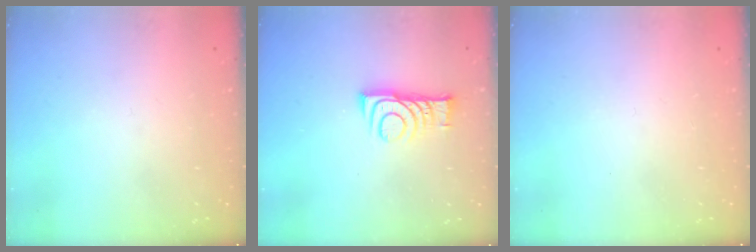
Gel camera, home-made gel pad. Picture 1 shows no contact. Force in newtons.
{"total": 9.1, "press": 9.1, "slide": 0.1}
{"total": 1.6, "press": 1.6, "slide": 0.1}